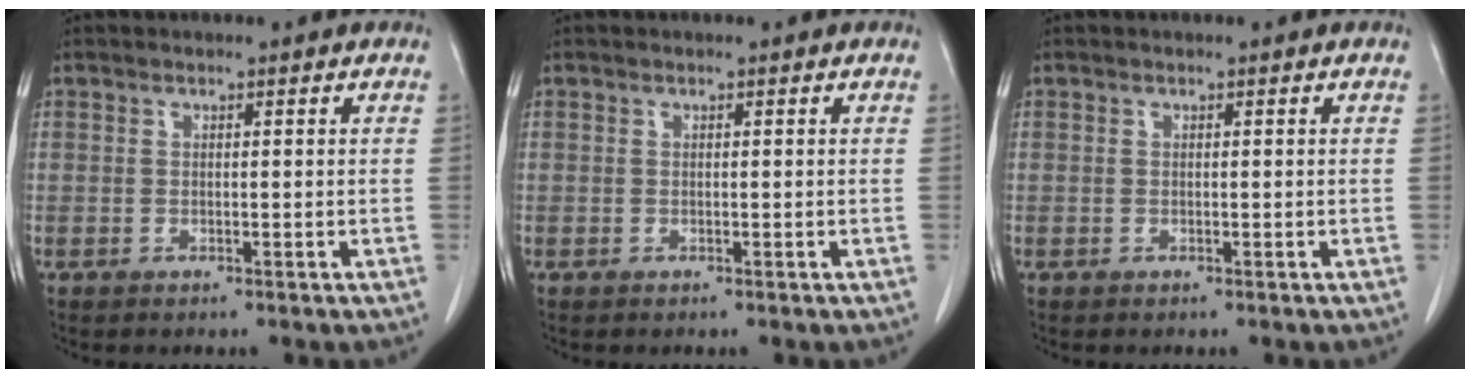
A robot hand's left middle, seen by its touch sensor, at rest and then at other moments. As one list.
[{"total": 0.0}, {"total": 0.0}]